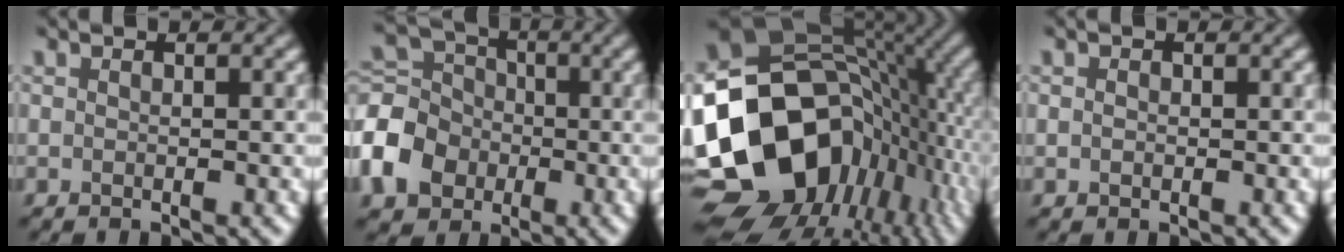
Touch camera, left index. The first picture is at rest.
{"total": 8.3, "force": [-2.6, 6.7, 4.1], "torque": [-0.103, 0.011, -0.078]}
{"total": 19.8, "force": [-4.0, 15.0, 12.4], "torque": [-0.254, -0.018, -0.054]}
{"total": 0.6, "force": [0.0, 0.5, 0.3], "torque": [-0.004, -0.001, -0.001]}